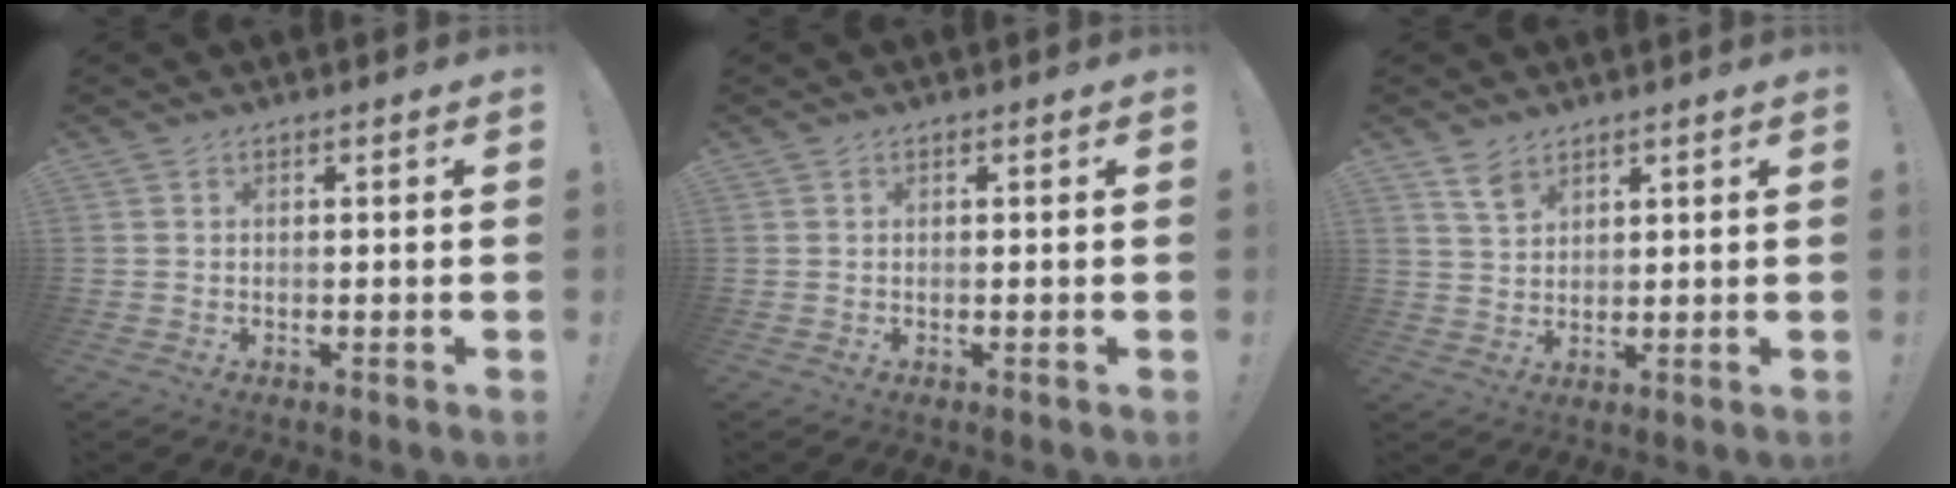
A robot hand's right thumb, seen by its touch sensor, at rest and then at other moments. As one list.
[{"total": 0.0}, {"total": 5.5, "force": [3.9, 3.1, 2.3], "torque": [-0.032, -0.021, 0.073]}]